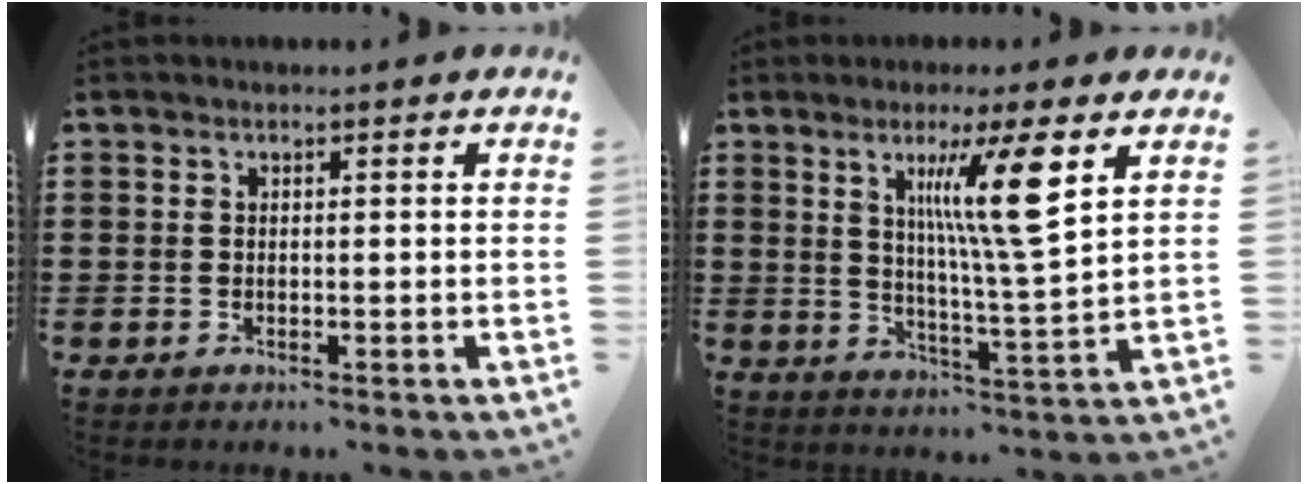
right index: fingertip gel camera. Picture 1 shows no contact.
{"total": 10.8, "force": [4.7, 0.3, 9.7], "torque": [-0.183, -0.003, 0.072]}